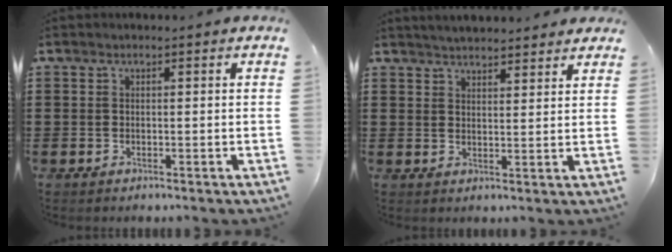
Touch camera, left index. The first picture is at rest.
{"total": 3.0, "force": [3.0, 0.0, 0.2], "torque": [-0.011, -0.006, 0.056]}